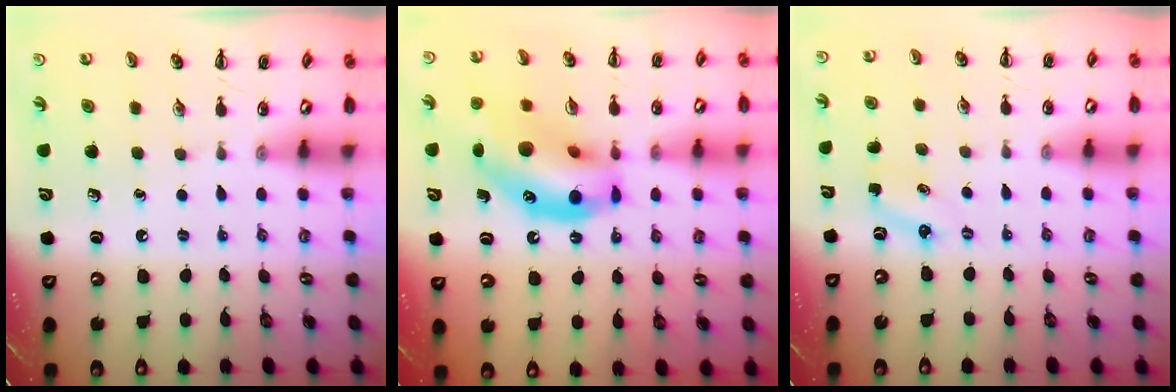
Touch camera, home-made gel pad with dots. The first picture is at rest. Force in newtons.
{"total": 18.5, "press": 18.0, "slide": 4.5}
{"total": 2.8, "press": 2.7, "slide": 0.7}